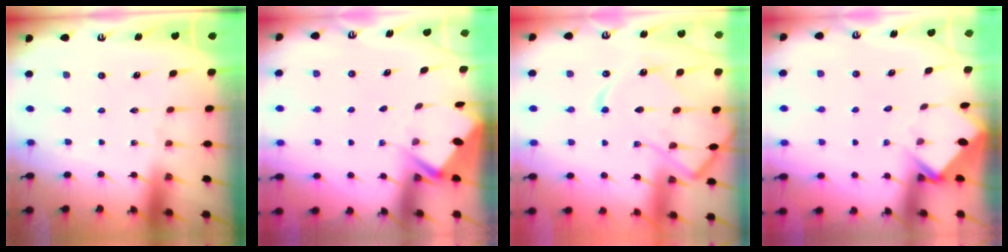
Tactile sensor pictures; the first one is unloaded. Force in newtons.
{"total": 2.9, "press": 2.8, "slide": 0.4}
{"total": 12.5, "press": 12.5, "slide": 0.8}
{"total": 4.0, "press": 4.0, "slide": 0.2}